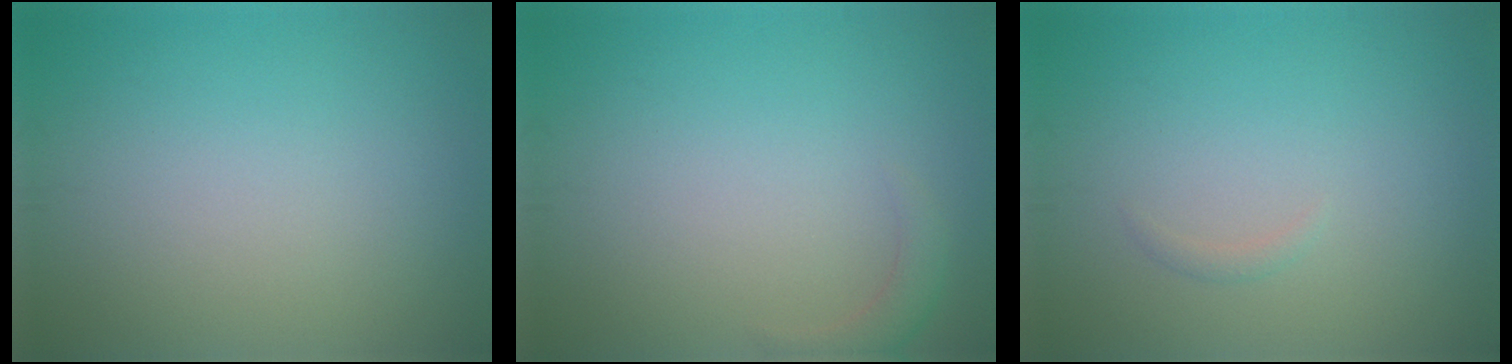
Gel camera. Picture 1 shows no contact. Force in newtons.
{"total": 1.6, "press": 1.6, "slide": 0.3}
{"total": 0.6, "press": 0.6, "slide": 0.1}